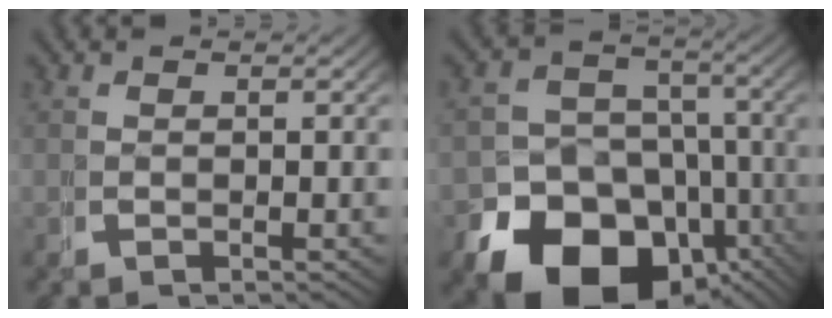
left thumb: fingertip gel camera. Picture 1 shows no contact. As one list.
[{"total": 17.6, "force": [-8.1, 12.6, 9.2], "torque": [-0.159, -0.079, -0.112]}]